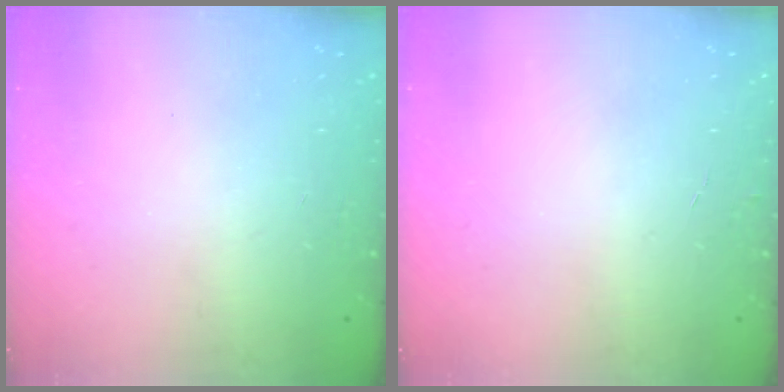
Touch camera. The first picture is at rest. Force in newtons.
{"total": 2.5, "press": 2.5, "slide": 0.2}